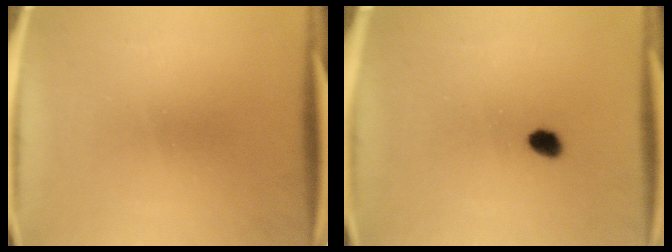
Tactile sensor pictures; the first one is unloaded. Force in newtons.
{"total": 2.5}